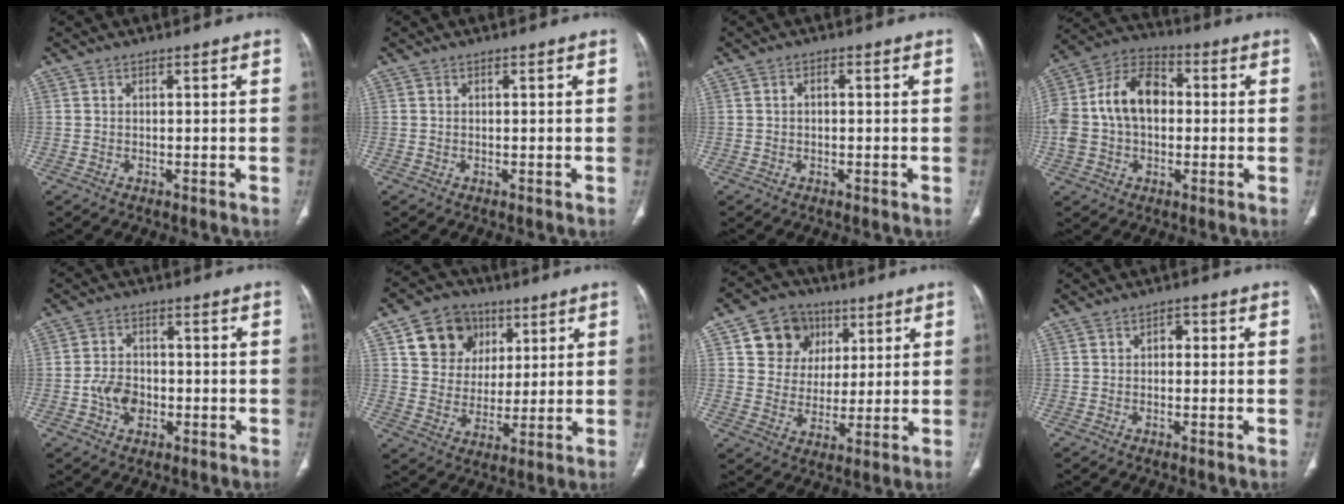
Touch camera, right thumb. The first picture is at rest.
{"total": 0.0}
{"total": 1.1, "force": [0.0, 0.7, 0.8], "torque": [-0.011, 0.004, -0.003]}
{"total": 16.4, "force": [0.6, 11.1, 12.0], "torque": [-0.221, 0.043, 0.005]}
{"total": 6.0, "force": [-1.6, 4.4, 3.8], "torque": [-0.053, 0.014, -0.031]}
{"total": 12.9, "force": [5.7, 10.6, 4.5], "torque": [-0.043, -0.010, 0.102]}
{"total": 11.7, "force": [4.9, 10.0, 3.7], "torque": [-0.024, -0.009, 0.085]}
{"total": 1.9, "force": [0.0, 1.4, 1.3], "torque": [-0.006, 0.007, -0.007]}